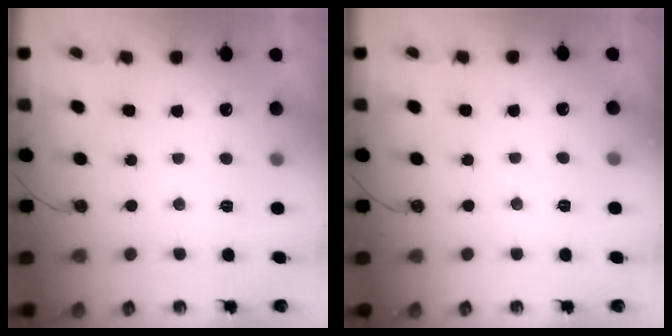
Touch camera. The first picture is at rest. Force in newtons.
{"total": 2.9, "press": 2.8, "slide": 0.7}